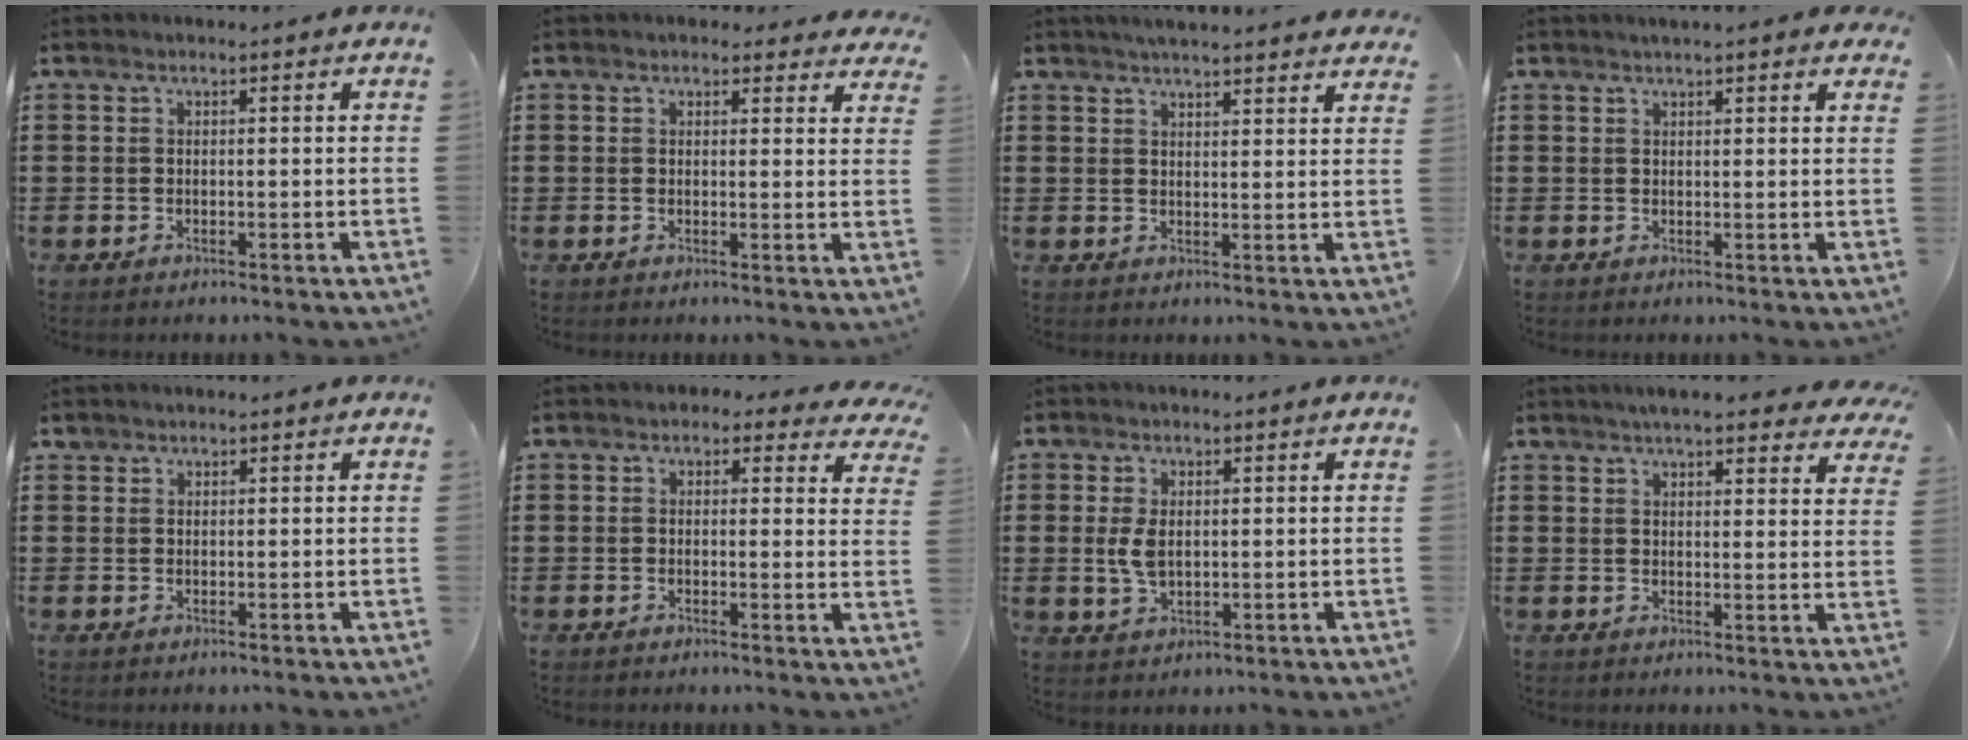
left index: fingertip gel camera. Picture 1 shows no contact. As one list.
[{"total": 2.1, "force": [1.8, 0.8, 0.4], "torque": [-0.005, -0.001, 0.032]}, {"total": 3.1, "force": [3.0, -0.2, 0.6], "torque": [-0.021, -0.007, 0.055]}, {"total": 1.7, "force": [1.5, 0.2, 0.8], "torque": [-0.018, 0.004, 0.027]}, {"total": 0.8, "force": [0.6, 0.4, 0.1], "torque": [-0.006, 0.002, 0.013]}, {"total": 1.8, "force": [1.1, 1.3, 0.8], "torque": [-0.016, 0.004, 0.016]}, {"total": 4.1, "force": [0.4, 2.3, 3.3], "torque": [-0.091, -0.002, -0.001]}, {"total": 5.0, "force": [4.5, 0.6, 2.1], "torque": [-0.047, -0.010, 0.081]}]